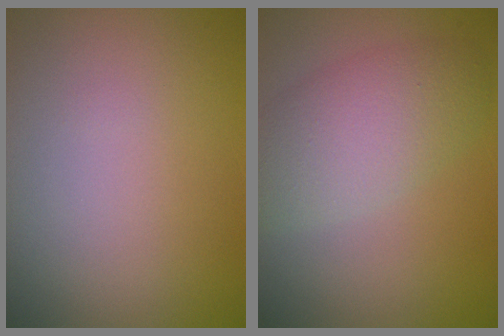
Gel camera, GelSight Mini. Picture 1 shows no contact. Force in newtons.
{"total": 4.9, "press": 4.9, "slide": 0.4}